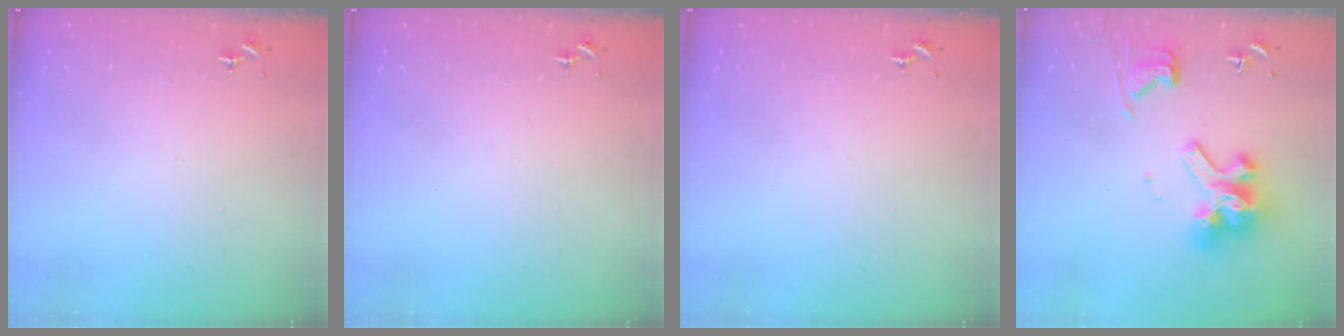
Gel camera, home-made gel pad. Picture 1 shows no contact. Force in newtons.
{"total": 0.0}
{"total": 0.0}
{"total": 15.0, "press": 14.9, "slide": 1.8}